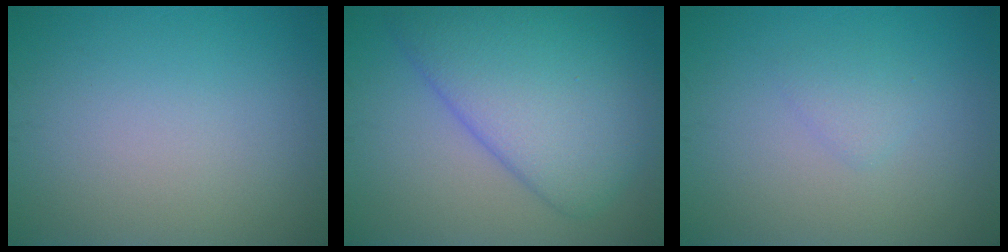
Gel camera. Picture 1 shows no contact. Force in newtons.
{"total": 9.0, "press": 8.9, "slide": 0.5}
{"total": 1.2, "press": 1.2, "slide": 0.1}